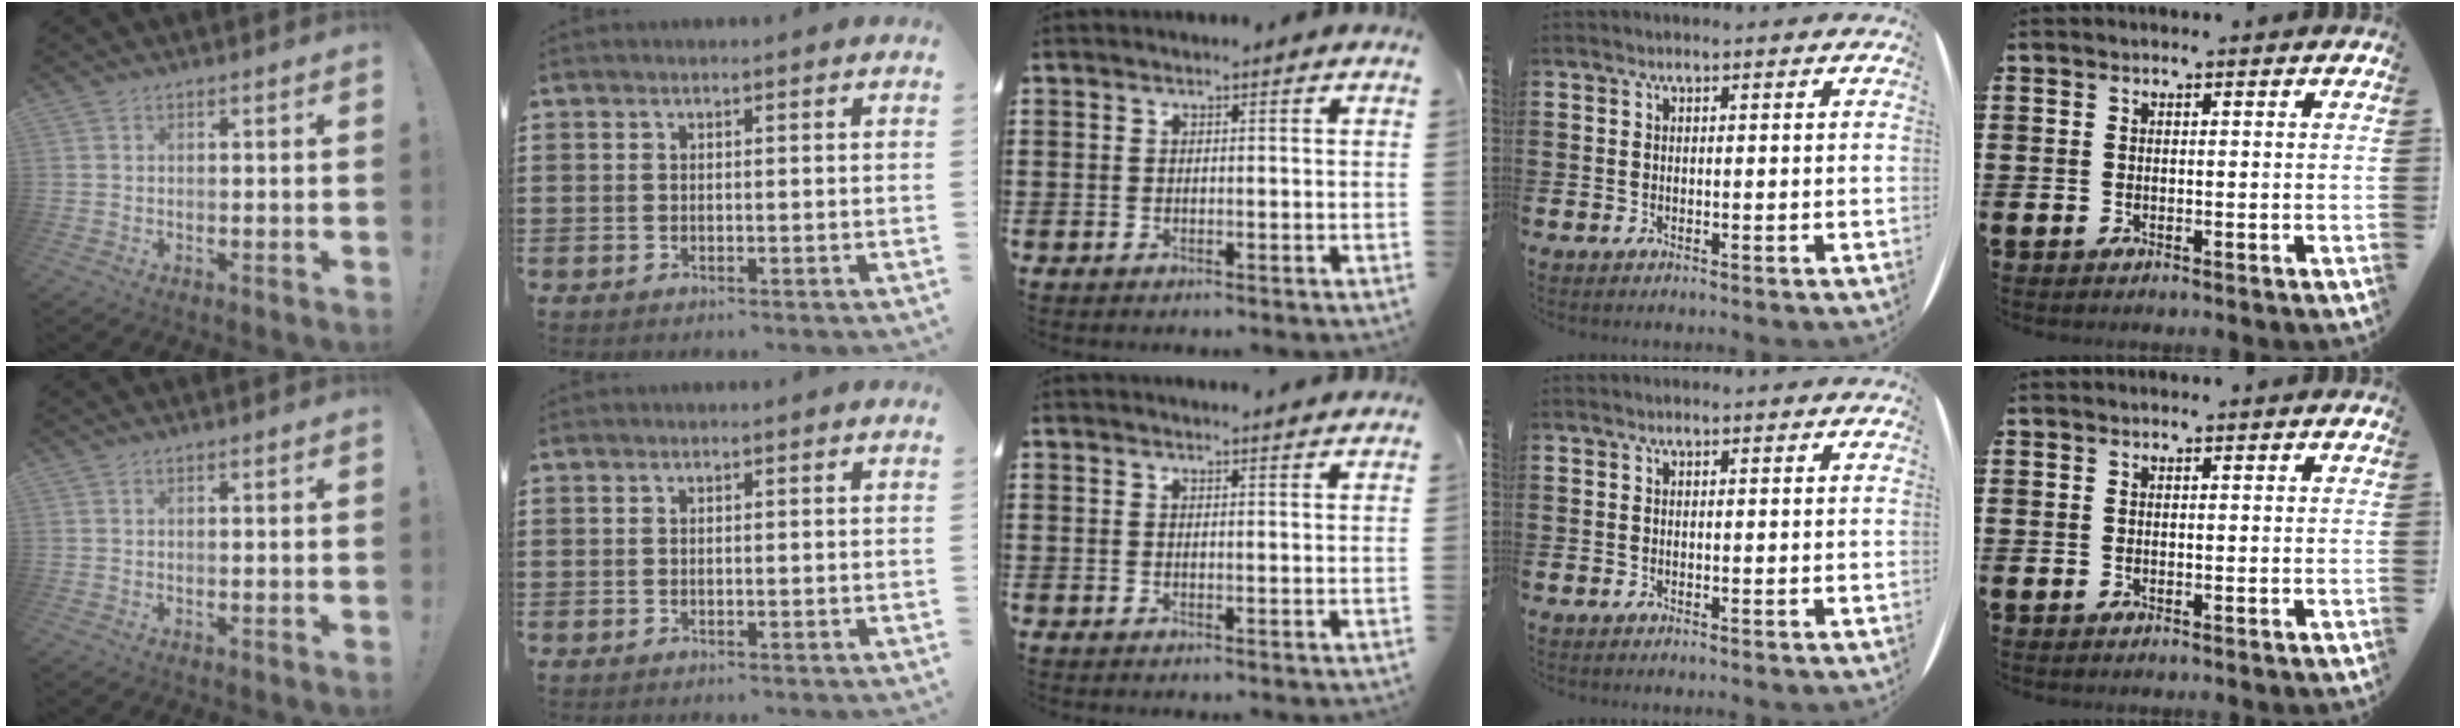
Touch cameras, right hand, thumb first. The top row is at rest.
{"middle": {"total": 1.2, "force": [1.2, -0.1, 0.2], "torque": [0.002, -0.004, 0.021]}}